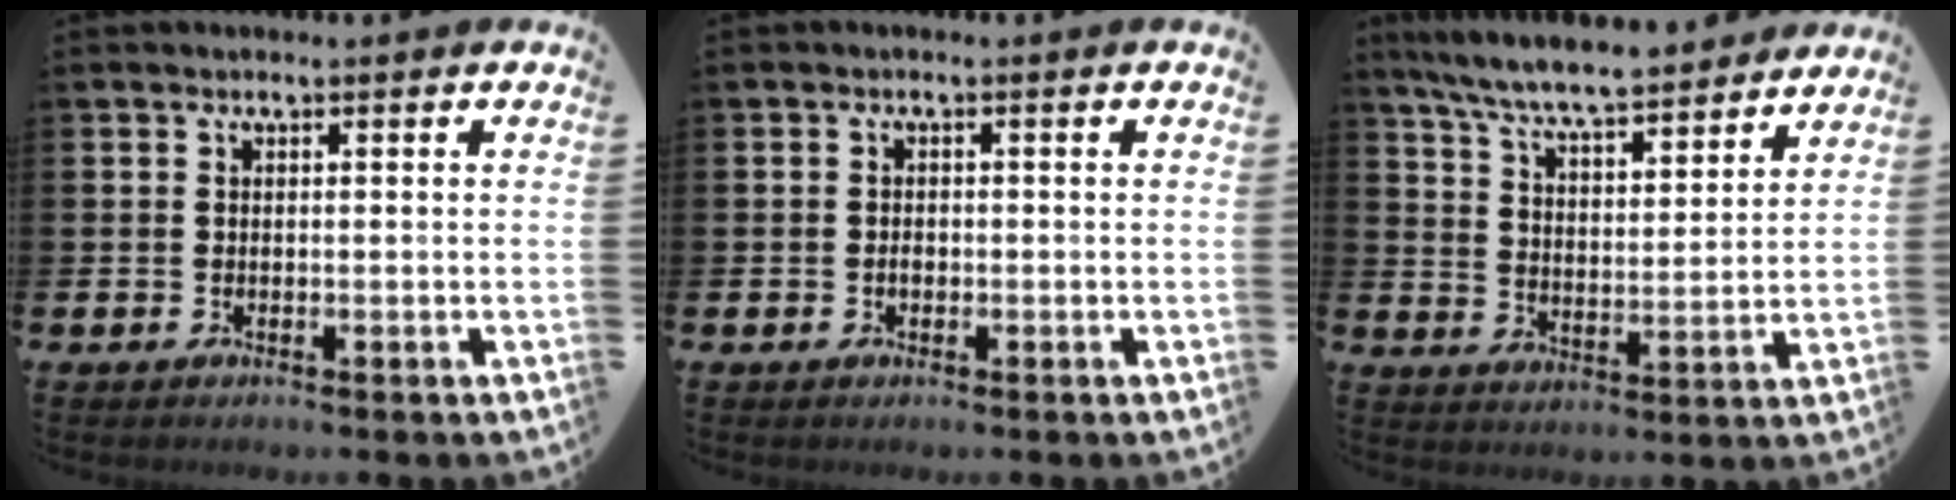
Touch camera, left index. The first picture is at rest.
{"total": 1.1, "force": [-0.3, 0.7, 0.7], "torque": [-0.012, 0.003, -0.008]}
{"total": 7.8, "force": [7.5, 0.5, 2.3], "torque": [-0.077, -0.047, 0.133]}